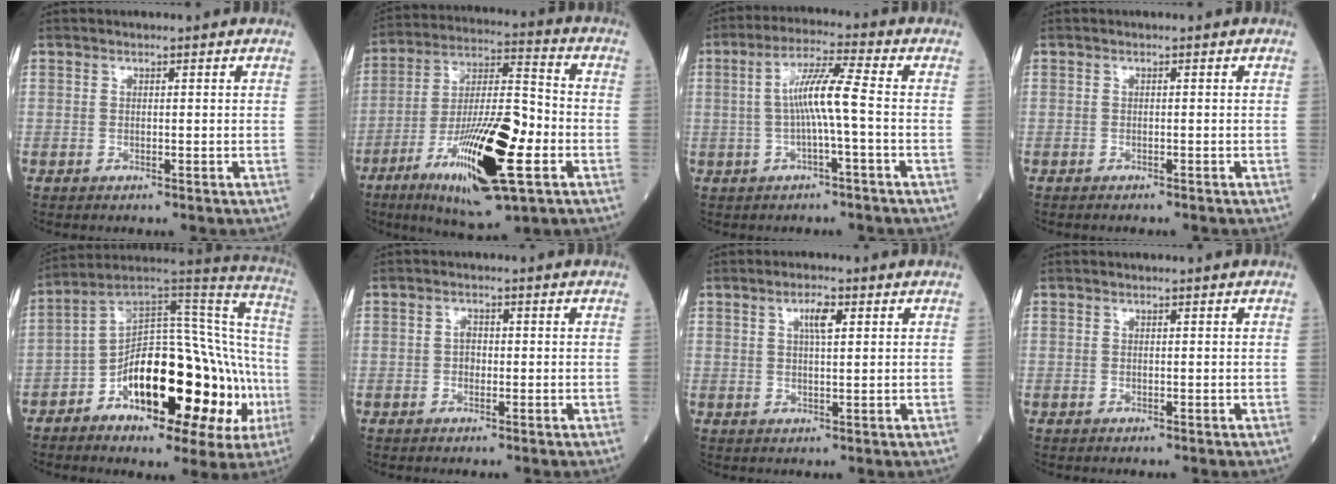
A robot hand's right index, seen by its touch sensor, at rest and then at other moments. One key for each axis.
{"total": 19.7, "fx": -7.6, "fy": 3.8, "fz": 17.8, "tx": -0.335, "ty": -0.020, "tz": -0.122}
{"total": 7.1, "fx": -0.6, "fy": -0.3, "fz": 7.0, "tx": -0.136, "ty": 0.015, "tz": -0.012}
{"total": 1.8, "fx": -1.6, "fy": 0.1, "fz": 0.8, "tx": -0.011, "ty": -0.001, "tz": -0.019}
{"total": 26.9, "fx": -8.0, "fy": 10.0, "fz": 23.6, "tx": -0.294, "ty": 0.036, "tz": -0.106}
{"total": 1.4, "fx": -0.1, "fy": 1.0, "fz": 0.9, "tx": -0.010, "ty": 0.006, "tz": -0.002}
{"total": 3.2, "fx": 1.3, "fy": 0.7, "fz": 2.9, "tx": -0.056, "ty": 0.003, "tz": 0.024}
{"total": 0.0}